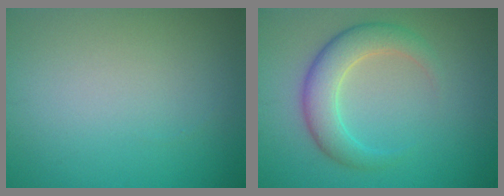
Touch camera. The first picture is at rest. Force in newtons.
{"total": 4.6, "press": 4.6, "slide": 0.2}